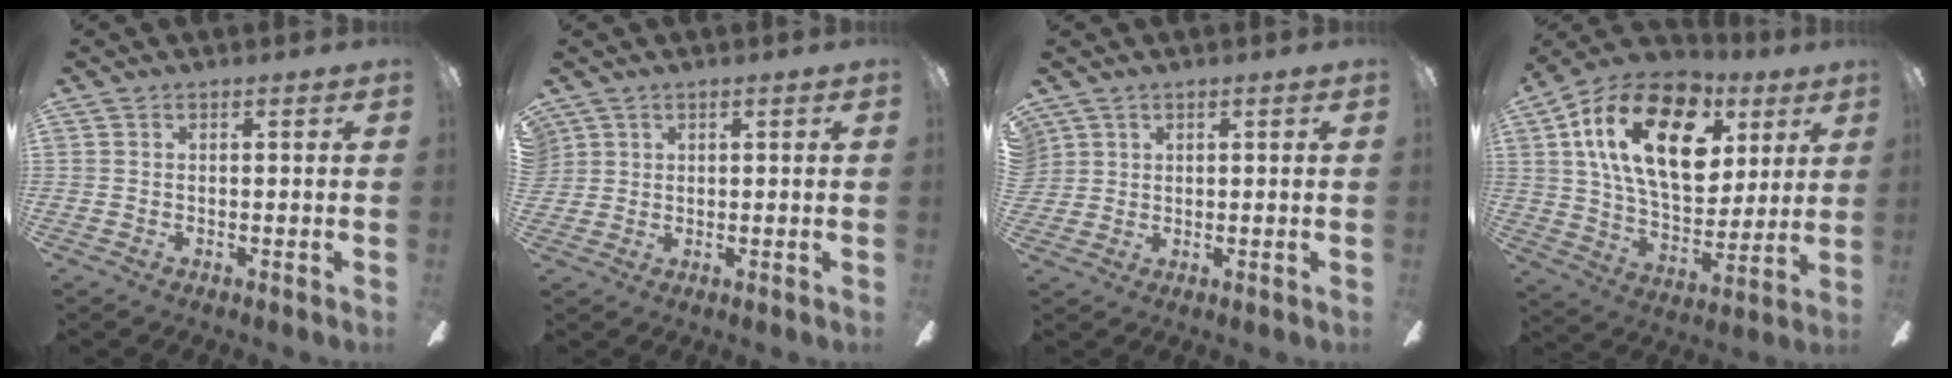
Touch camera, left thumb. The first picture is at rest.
{"total": 1.9, "force": [1.1, 1.5, -0.1], "torque": [-0.002, 0.002, 0.023]}
{"total": 2.2, "force": [1.2, 1.8, -0.1], "torque": [-0.003, 0.004, 0.025]}
{"total": 24.2, "force": [10.1, 14.2, 16.8], "torque": [-0.309, -0.022, 0.173]}